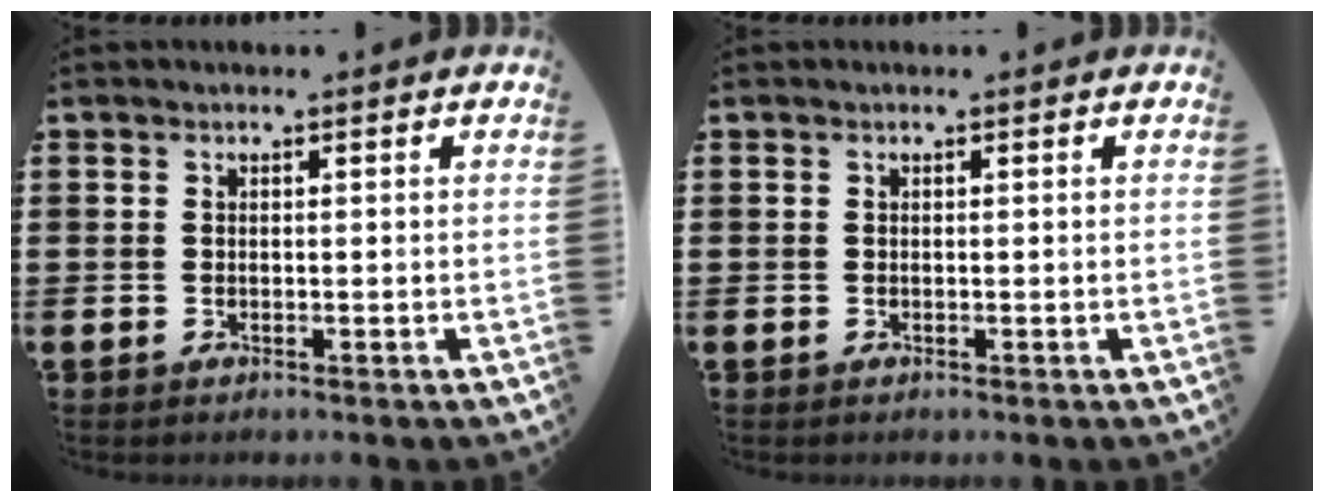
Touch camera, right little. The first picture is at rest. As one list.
[{"total": 0.0}]